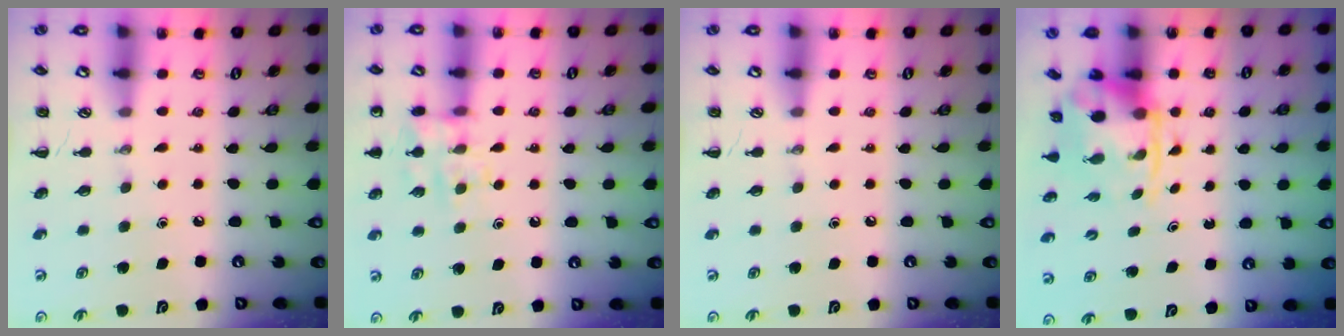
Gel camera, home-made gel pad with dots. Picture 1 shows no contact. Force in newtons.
{"total": 10.7, "press": 10.7, "slide": 0.6}
{"total": 0.0}
{"total": 3.7, "press": 3.7, "slide": 0.8}